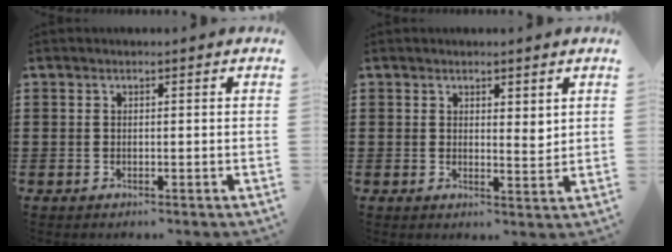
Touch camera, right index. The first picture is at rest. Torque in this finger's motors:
{"motor_torque": [-0.17, 0.11, 0.11, 0.00]}